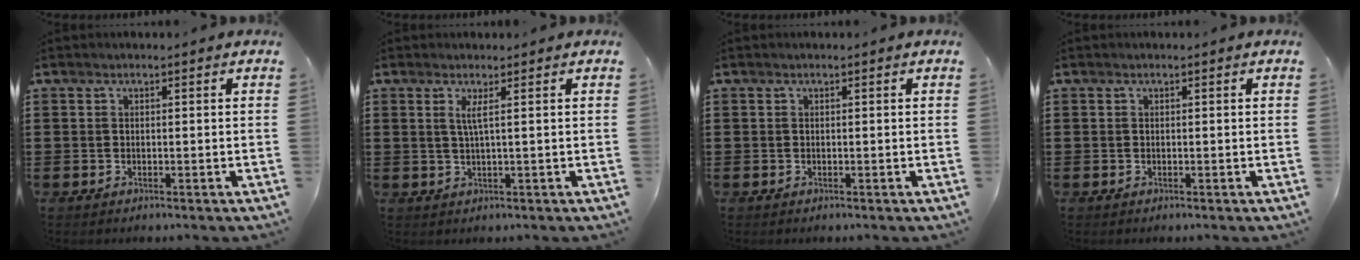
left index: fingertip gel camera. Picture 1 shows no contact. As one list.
[{"total": 2.2, "force": [0.7, -0.2, 2.0], "torque": [-0.043, -0.005, 0.010]}, {"total": 0.0}, {"total": 0.0}]